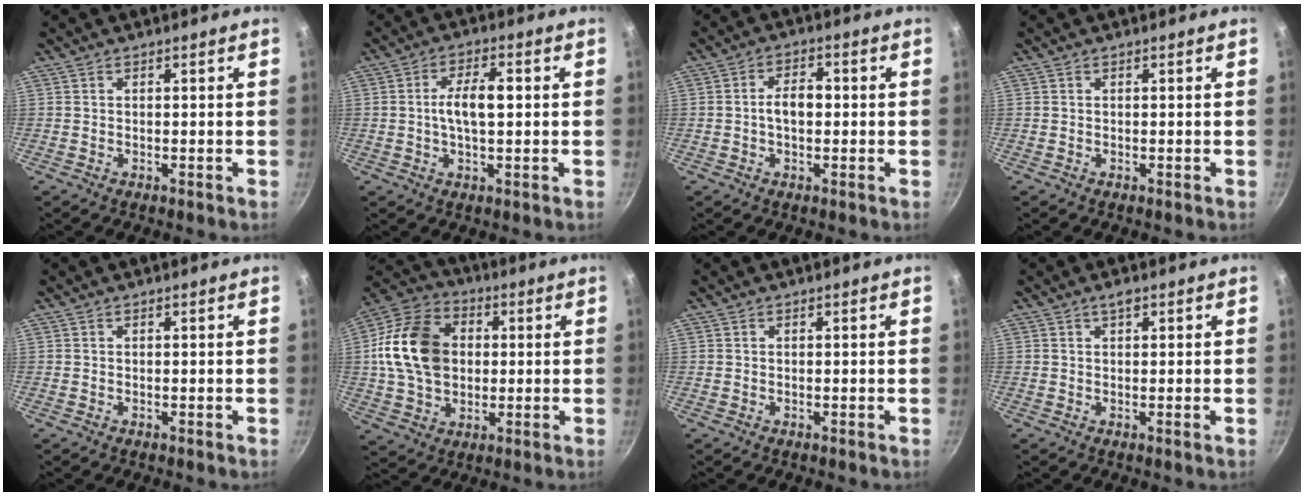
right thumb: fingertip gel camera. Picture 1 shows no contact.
{"total": 6.9, "force": [0.4, 3.0, 6.2], "torque": [-0.107, 0.015, 0.001]}
{"total": 5.0, "force": [-0.2, 3.1, 3.9], "torque": [-0.050, 0.018, -0.009]}
{"total": 0.0}
{"total": 0.0}
{"total": 17.7, "force": [1.7, 13.3, 11.6], "torque": [-0.189, 0.017, 0.021]}
{"total": 0.0}
{"total": 1.7, "force": [0.8, 0.5, 1.4], "torque": [-0.023, -0.005, 0.010]}